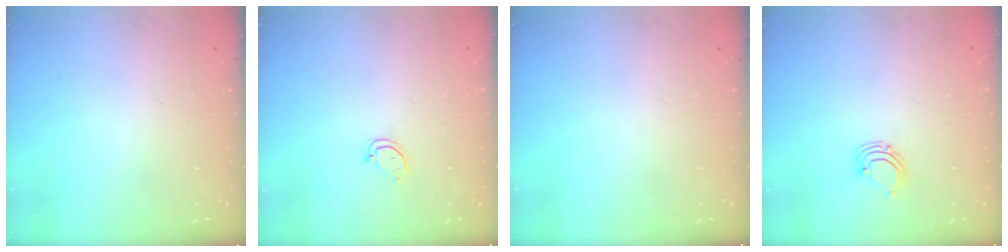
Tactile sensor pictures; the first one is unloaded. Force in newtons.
{"total": 3.4, "press": 3.4, "slide": 0.2}
{"total": 0.0}
{"total": 3.8, "press": 3.8, "slide": 0.3}